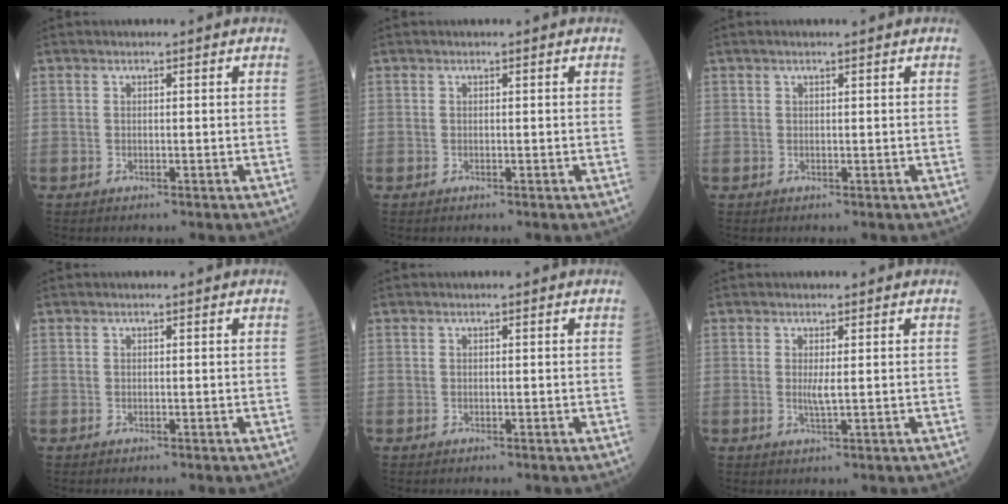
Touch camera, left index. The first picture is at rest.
{"total": 0.0}
{"total": 1.6, "force": [1.2, 0.1, 1.1], "torque": [-0.021, 0.015, 0.018]}
{"total": 0.0}
{"total": 0.0}
{"total": 1.7, "force": [0.2, 0.0, 1.6], "torque": [-0.038, -0.003, 0.005]}